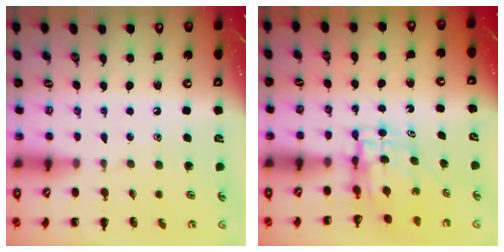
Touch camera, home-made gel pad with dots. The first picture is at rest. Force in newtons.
{"total": 4.8, "press": 4.8, "slide": 0.5}